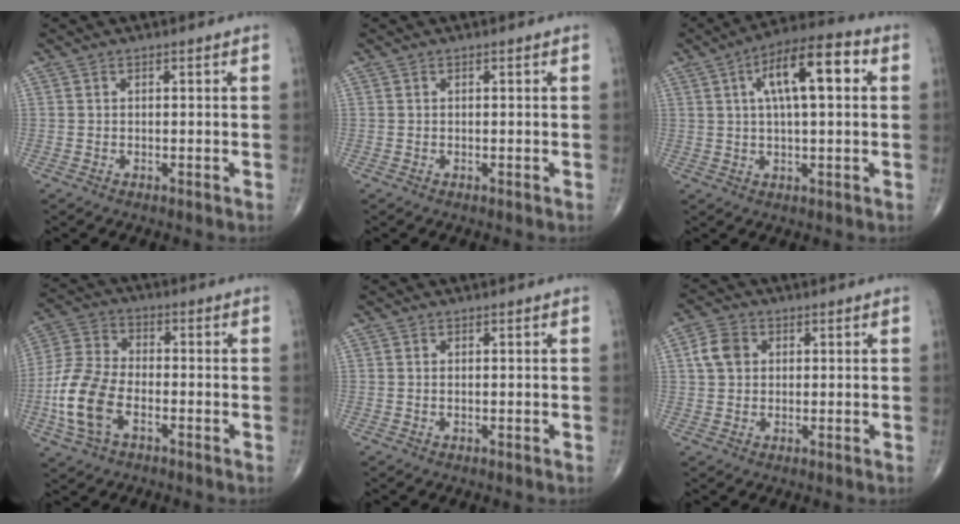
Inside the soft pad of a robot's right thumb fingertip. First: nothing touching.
{"total": 0.0}
{"total": 13.0, "force": [3.3, 4.5, 11.7], "torque": [-0.187, 0.025, 0.044]}
{"total": 12.6, "force": [-3.9, 7.2, 9.5], "torque": [-0.207, 0.019, -0.082]}
{"total": 0.0}
{"total": 5.2, "force": [1.1, 4.1, 2.9], "torque": [-0.049, 0.006, 0.017]}